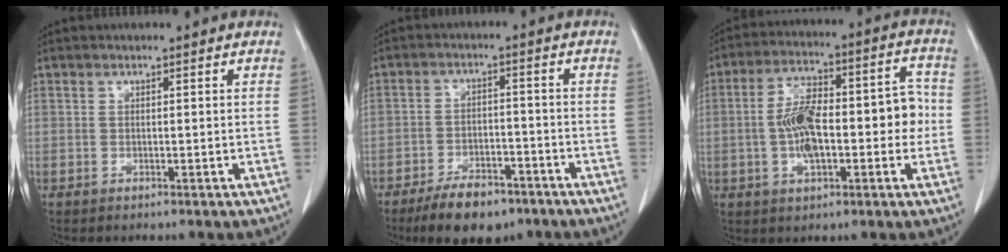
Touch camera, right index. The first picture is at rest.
{"total": 8.7, "force": [-6.5, 3.6, 4.6], "torque": [-0.078, -0.003, -0.108]}
{"total": 13.6, "force": [-1.3, 5.2, 12.6], "torque": [-0.209, 0.045, -0.017]}